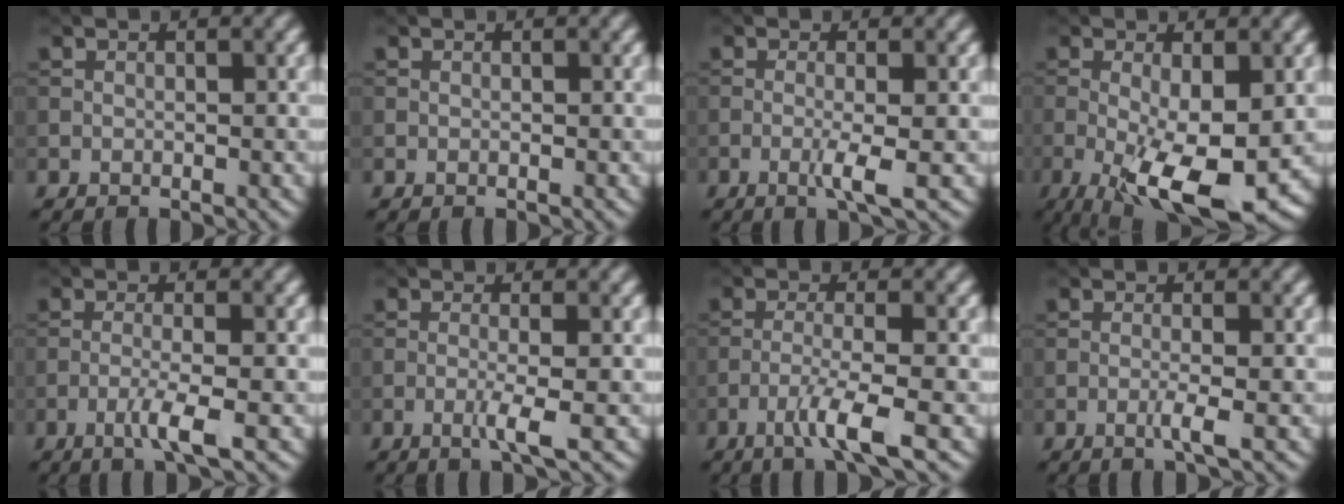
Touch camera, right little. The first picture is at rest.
{"total": 0.0}
{"total": 2.5, "force": [-0.8, 0.2, 2.4], "torque": [-0.046, 0.000, -0.020]}
{"total": 10.2, "force": [-3.0, 3.0, 9.2], "torque": [-0.167, -0.019, -0.045]}
{"total": 2.9, "force": [-1.3, 0.2, 2.5], "torque": [-0.049, 0.007, -0.033]}
{"total": 2.4, "force": [-0.8, 0.2, 2.3], "torque": [-0.043, 0.002, -0.023]}
{"total": 3.9, "force": [-2.0, 0.2, 3.3], "torque": [-0.062, 0.008, -0.050]}
{"total": 1.8, "force": [-0.6, 0.2, 1.7], "torque": [-0.032, 0.002, -0.017]}